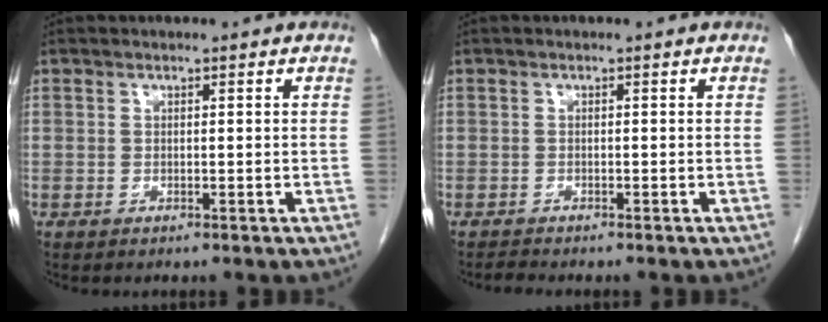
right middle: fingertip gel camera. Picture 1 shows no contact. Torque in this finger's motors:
{"motor_torque": [0.36, -0.16, -0.04, -0.01]}